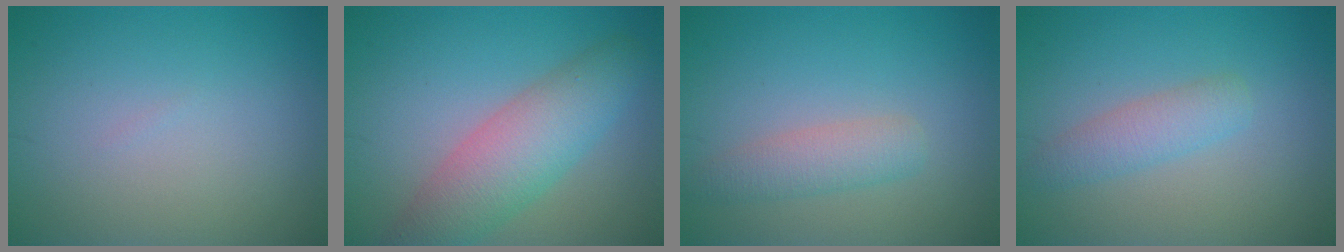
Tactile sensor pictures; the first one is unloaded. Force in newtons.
{"total": 6.2, "press": 6.2, "slide": 0.3}
{"total": 2.6, "press": 2.6, "slide": 0.2}
{"total": 2.5, "press": 2.5, "slide": 0.1}